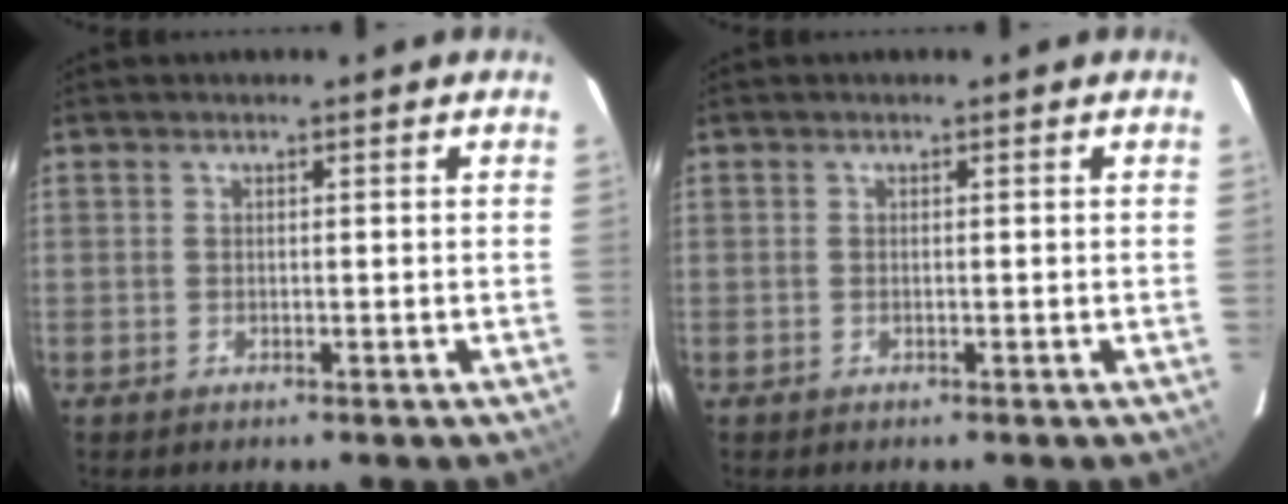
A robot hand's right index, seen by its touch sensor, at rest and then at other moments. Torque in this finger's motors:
{"motor_torque": [-0.07, 0.02, 0.00, -0.01]}